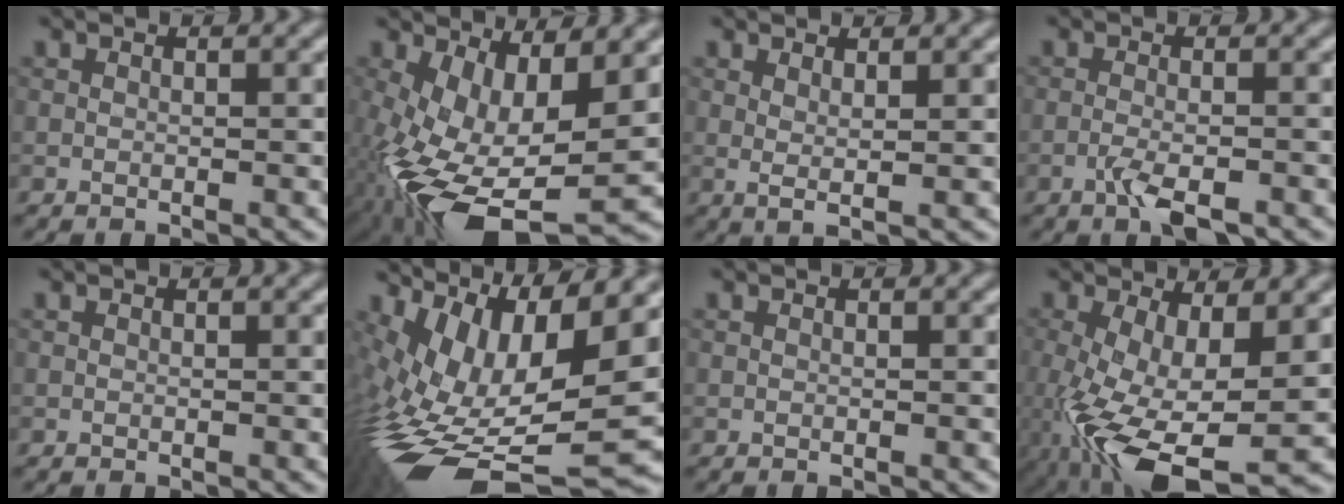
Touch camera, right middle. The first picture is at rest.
{"total": 10.8, "force": [-3.3, 4.7, 9.2], "torque": [-0.200, -0.015, -0.033]}
{"total": 1.3, "force": [0.6, 0.1, 1.1], "torque": [-0.029, 0.008, 0.020]}
{"total": 2.6, "force": [-1.8, 0.4, 1.8], "torque": [-0.048, 0.010, -0.027]}
{"total": 0.0}
{"total": 14.5, "force": [-1.1, 5.7, 13.2], "torque": [-0.257, 0.005, 0.001]}
{"total": 0.0}
{"total": 9.9, "force": [-3.7, 3.8, 8.4], "torque": [-0.178, -0.025, -0.044]}